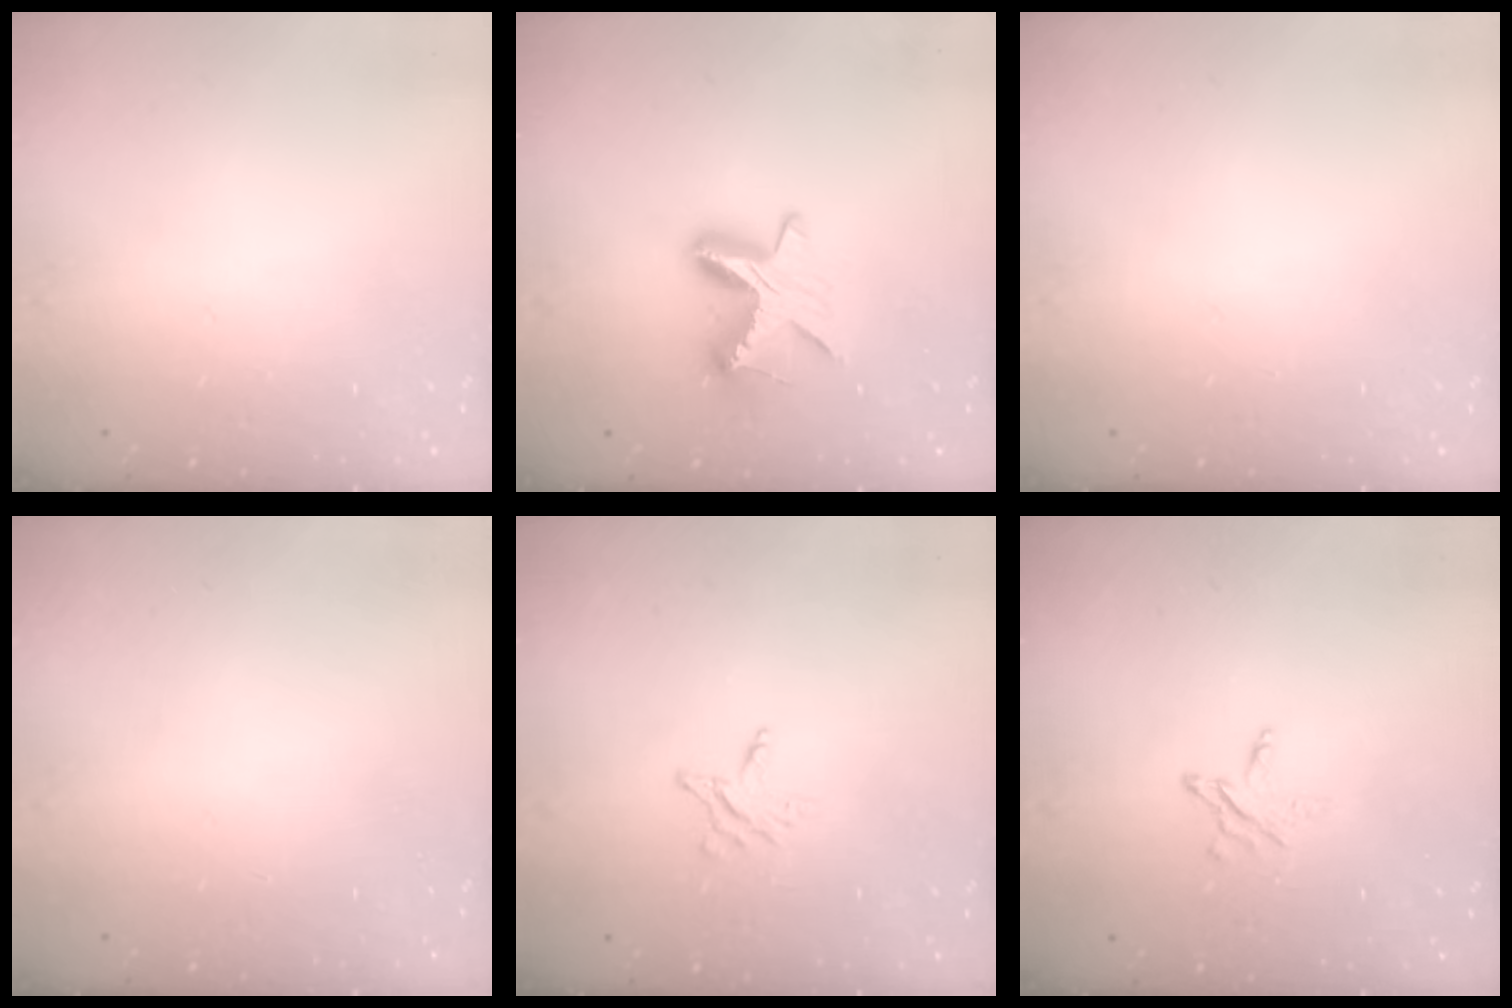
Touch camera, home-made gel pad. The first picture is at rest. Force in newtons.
{"total": 10.9, "press": 10.9, "slide": 0.1}
{"total": 0.0}
{"total": 0.0}
{"total": 3.4, "press": 3.4, "slide": 0.4}
{"total": 2.9, "press": 2.9, "slide": 0.3}